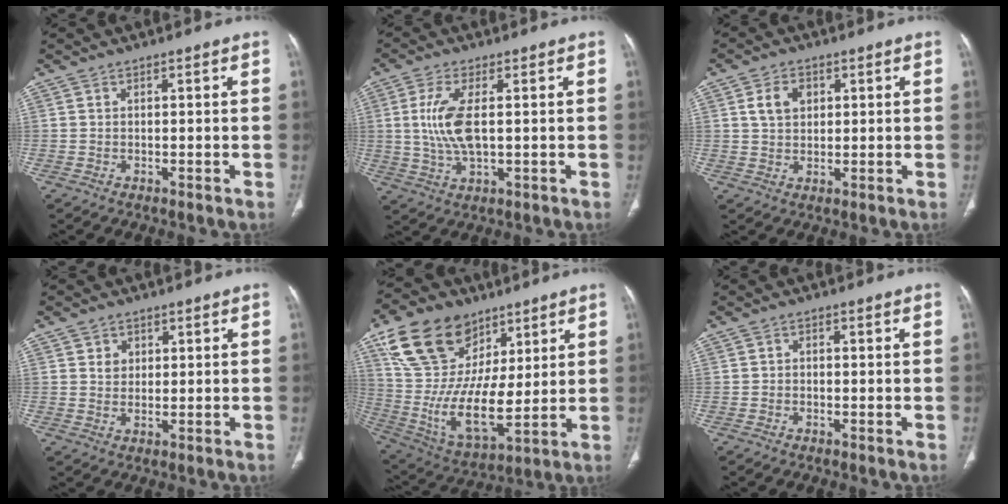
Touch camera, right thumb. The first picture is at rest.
{"total": 8.6, "force": [0.9, 3.4, 7.9], "torque": [-0.184, -0.005, 0.023]}
{"total": 5.1, "force": [1.7, 3.7, 3.1], "torque": [-0.042, 0.001, 0.031]}
{"total": 3.0, "force": [1.1, 2.4, 1.3], "torque": [-0.009, -0.006, 0.022]}
{"total": 23.2, "force": [11.1, 14.5, 14.3], "torque": [-0.258, -0.030, 0.212]}
{"total": 0.8, "force": [-0.2, 0.7, 0.3], "torque": [0.002, 0.004, -0.008]}